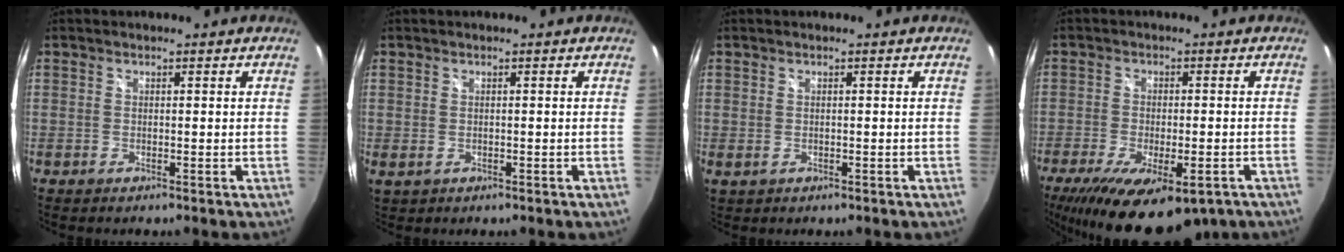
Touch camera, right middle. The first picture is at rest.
{"total": 1.8, "force": [-0.1, 1.4, 1.1], "torque": [-0.023, -0.003, 0.002]}
{"total": 1.2, "force": [0.0, 1.0, 0.8], "torque": [-0.016, -0.002, 0.002]}
{"total": 19.8, "force": [-12.2, 8.0, 13.4], "torque": [-0.261, -0.057, -0.171]}